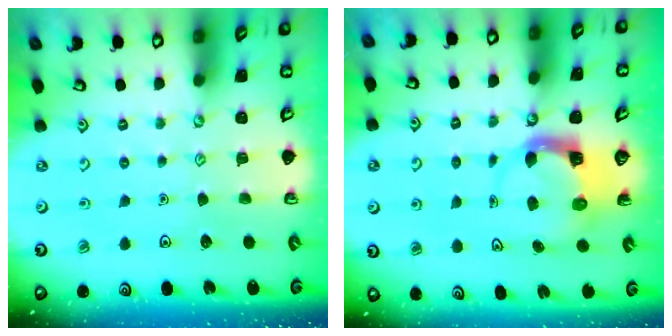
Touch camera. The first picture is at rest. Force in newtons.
{"total": 3.9, "press": 3.8, "slide": 0.6}